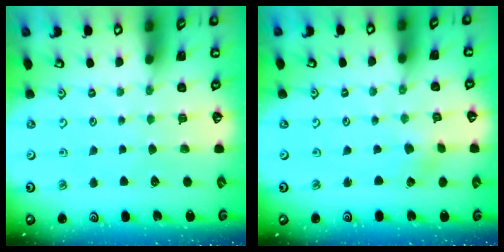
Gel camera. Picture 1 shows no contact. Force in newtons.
{"total": 0.0}